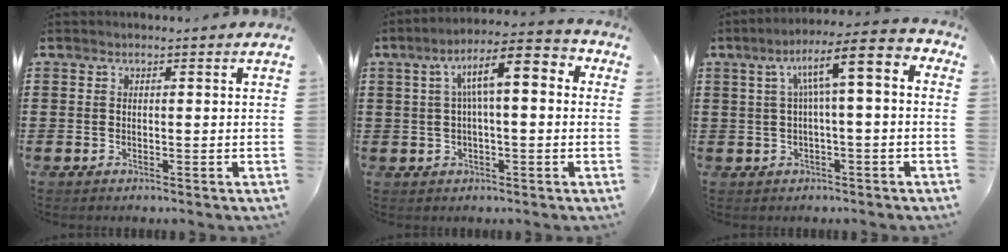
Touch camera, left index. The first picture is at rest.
{"total": 8.7, "force": [2.0, 2.2, 8.2], "torque": [-0.145, 0.004, 0.026]}
{"total": 7.6, "force": [1.4, 0.9, 7.4], "torque": [-0.141, -0.010, 0.015]}